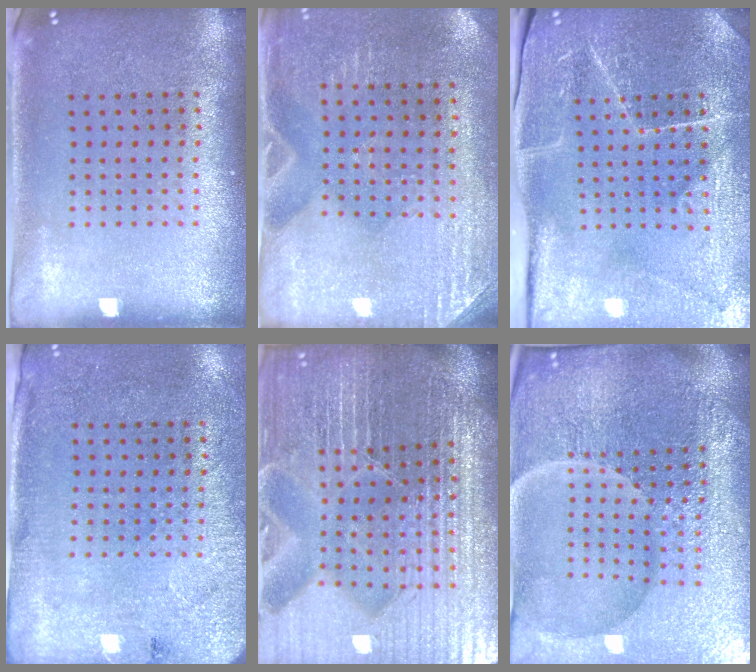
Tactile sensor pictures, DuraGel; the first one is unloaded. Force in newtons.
{"total": 2.8, "press": 2.6, "slide": 1.2}
{"total": 3.8, "press": 3.8, "slide": 0.2}
{"total": 2.7, "press": 2.2, "slide": 1.5}
{"total": 7.0, "press": 6.1, "slide": 3.4}
{"total": 6.2, "press": 5.7, "slide": 2.5}